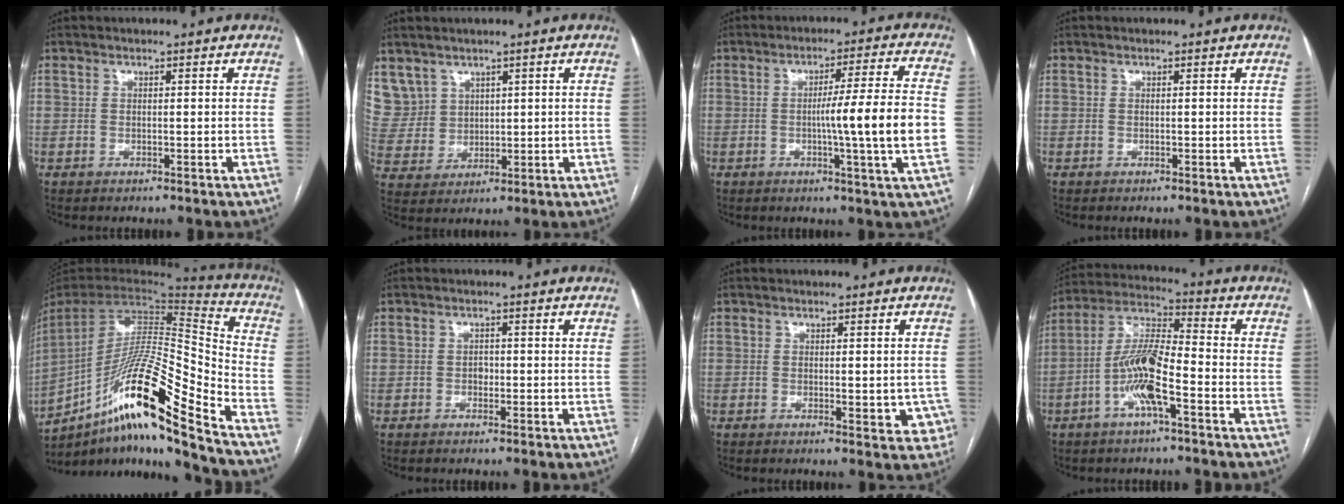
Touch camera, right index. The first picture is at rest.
{"total": 8.4, "force": [5.0, 6.7, 0.8], "torque": [-0.030, 0.026, 0.124]}
{"total": 11.3, "force": [-1.5, -1.5, 11.1], "torque": [-0.171, -0.005, -0.024]}
{"total": 0.0}
{"total": 23.4, "force": [-15.2, 0.3, 17.8], "torque": [-0.305, 0.000, -0.276]}
{"total": 1.1, "force": [-0.3, 0.8, 0.7], "torque": [-0.009, 0.004, -0.005]}
{"total": 4.4, "force": [-0.9, 2.0, 3.9], "torque": [-0.029, -0.001, -0.006]}
{"total": 10.3, "force": [-3.8, 1.7, 9.5], "torque": [-0.198, 0.010, -0.075]}